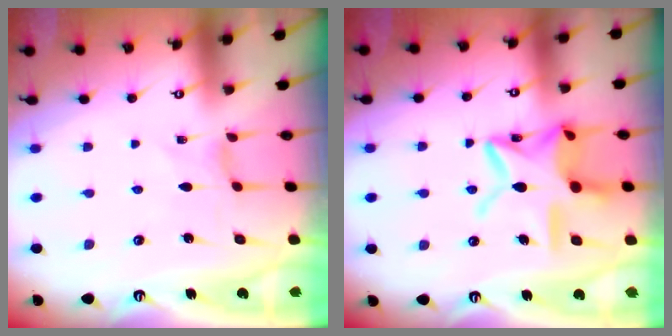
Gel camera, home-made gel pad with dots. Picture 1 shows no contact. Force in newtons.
{"total": 17.9, "press": 17.8, "slide": 1.3}